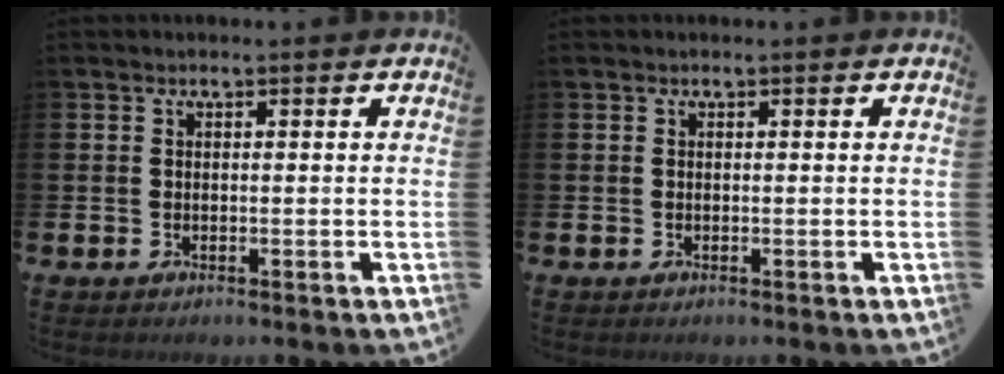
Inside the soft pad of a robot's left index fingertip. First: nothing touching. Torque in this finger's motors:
{"motor_torque": [-0.01, 0.00, 0.01, 0.00]}